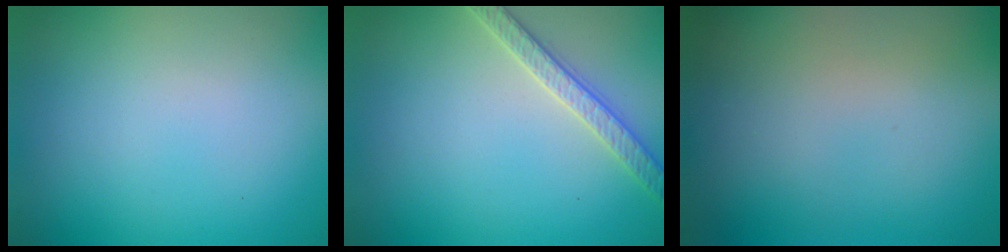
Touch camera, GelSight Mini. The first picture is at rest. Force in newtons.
{"total": 2.7, "press": 2.7, "slide": 0.1}
{"total": 0.0}